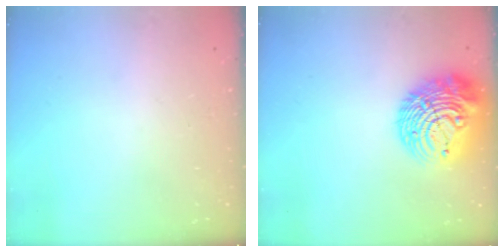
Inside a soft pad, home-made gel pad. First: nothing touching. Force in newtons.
{"total": 16.6, "press": 16.5, "slide": 2.4}